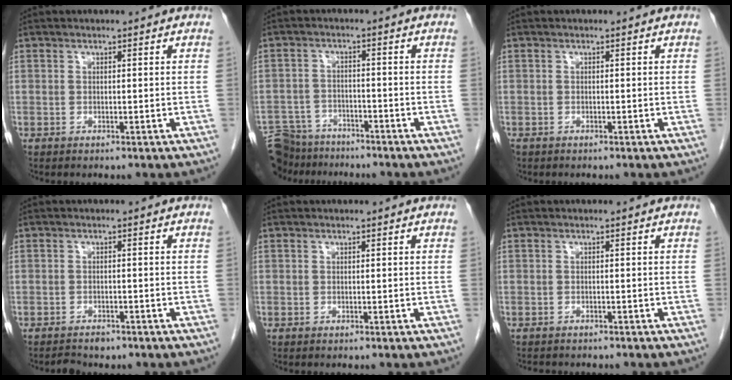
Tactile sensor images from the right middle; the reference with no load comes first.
{"total": 9.3, "force": [-8.5, 3.6, 1.1], "torque": [-0.022, 0.008, -0.136]}
{"total": 0.8, "force": [-0.5, 0.5, 0.1], "torque": [-0.008, 0.002, -0.010]}
{"total": 2.2, "force": [-1.9, 1.0, 0.4], "torque": [-0.012, -0.001, -0.028]}
{"total": 0.0}
{"total": 3.5, "force": [-3.1, 1.1, 1.2], "torque": [-0.019, -0.005, -0.038]}